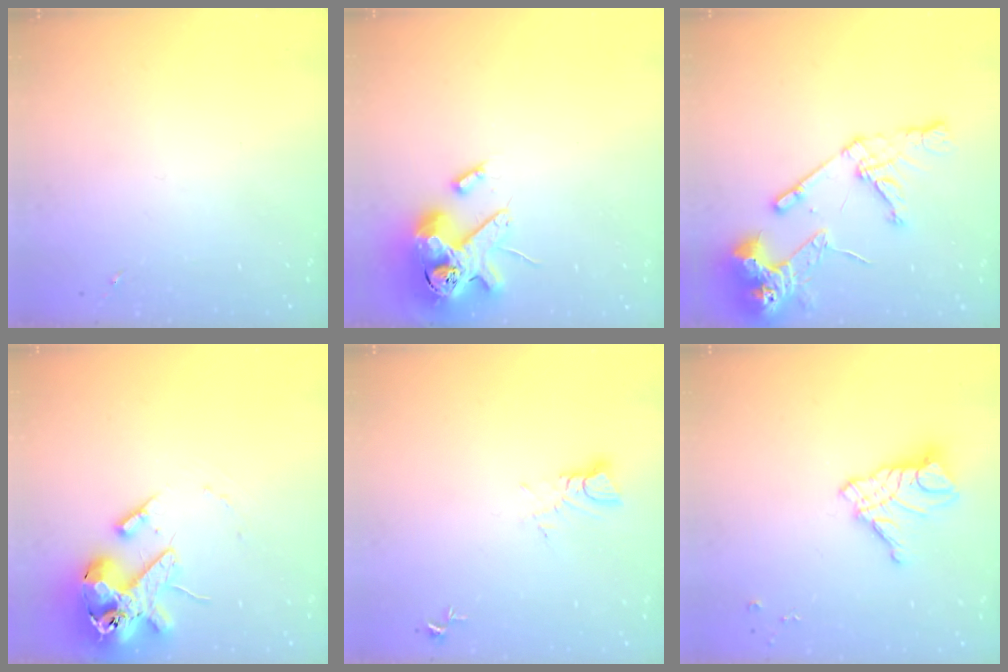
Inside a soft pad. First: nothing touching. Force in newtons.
{"total": 15.3, "press": 15.1, "slide": 2.6}
{"total": 17.1, "press": 17.0, "slide": 2.1}
{"total": 15.6, "press": 15.4, "slide": 2.4}
{"total": 3.9, "press": 3.9, "slide": 0.2}
{"total": 13.4, "press": 13.3, "slide": 1.2}